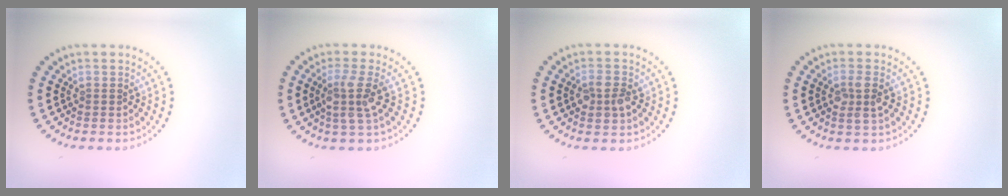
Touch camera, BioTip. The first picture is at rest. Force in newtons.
{"total": 3.0, "press": 2.3, "slide": 1.8}
{"total": 2.5, "press": 2.5, "slide": 0.1}
{"total": 2.2, "press": 2.1, "slide": 0.7}